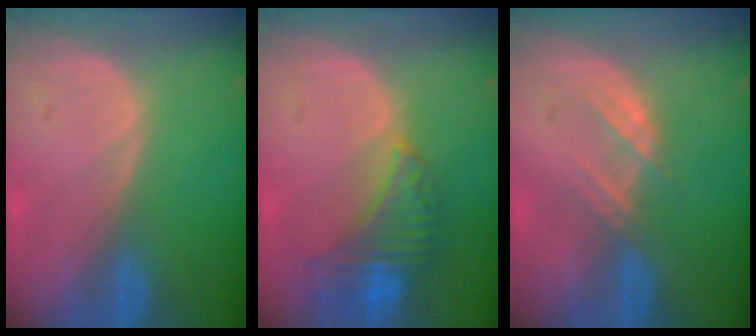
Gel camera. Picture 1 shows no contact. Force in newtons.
{"total": 8.2, "press": 7.1, "slide": 4.0}
{"total": 3.0, "press": 2.9, "slide": 0.7}